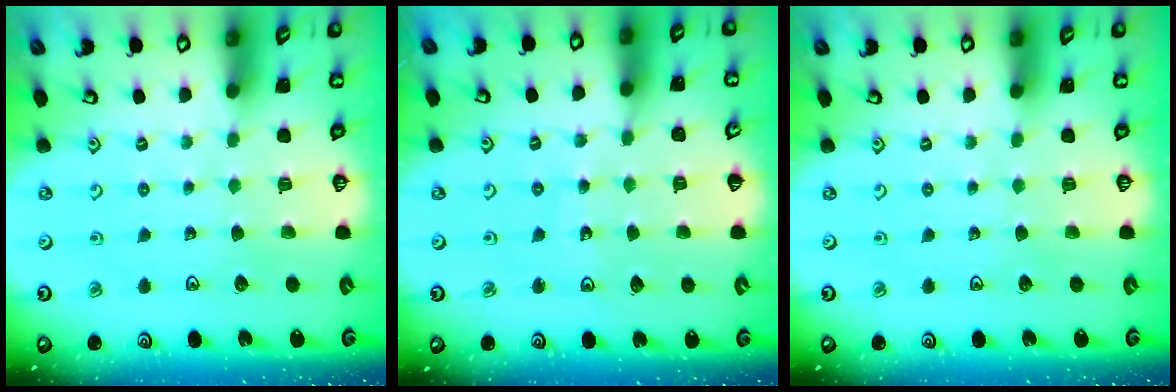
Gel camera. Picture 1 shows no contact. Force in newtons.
{"total": 7.2, "press": 7.0, "slide": 1.4}
{"total": 0.0}